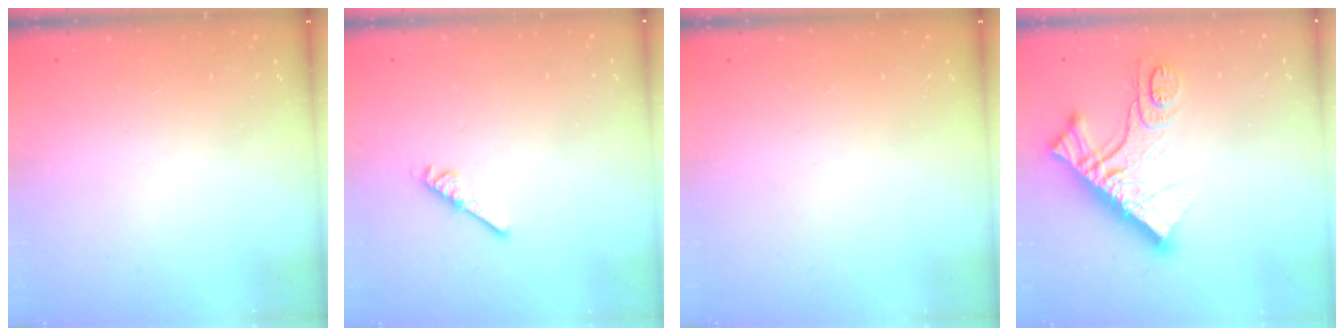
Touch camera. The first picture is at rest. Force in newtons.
{"total": 5.0, "press": 4.9, "slide": 0.8}
{"total": 0.0}
{"total": 16.3, "press": 16.3, "slide": 1.4}